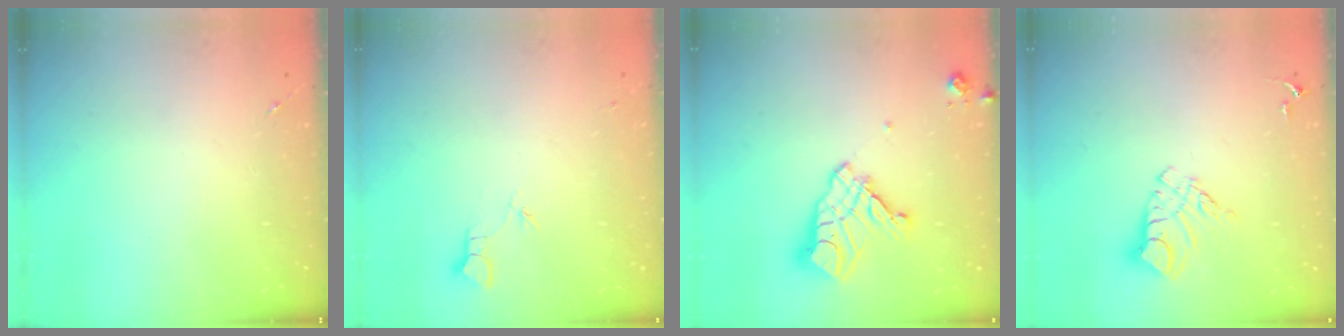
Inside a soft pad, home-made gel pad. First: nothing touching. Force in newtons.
{"total": 2.4, "press": 2.4, "slide": 0.2}
{"total": 14.4, "press": 14.3, "slide": 1.5}
{"total": 10.3, "press": 10.3, "slide": 0.9}